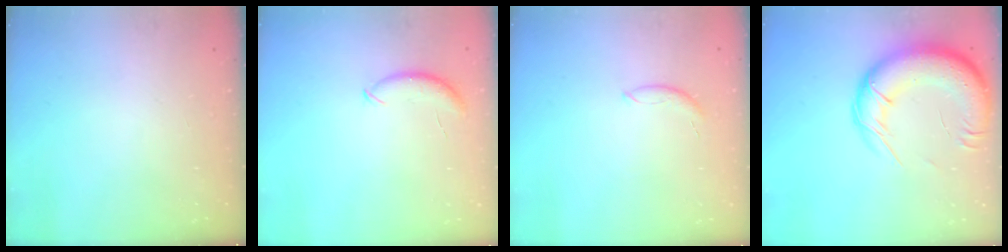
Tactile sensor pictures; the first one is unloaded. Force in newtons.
{"total": 7.4, "press": 7.4, "slide": 1.1}
{"total": 5.8, "press": 5.7, "slide": 0.7}
{"total": 22.3, "press": 21.7, "slide": 5.0}